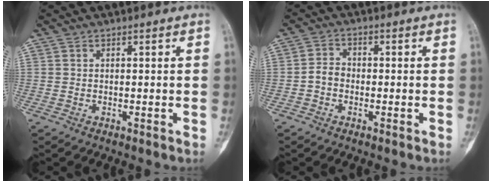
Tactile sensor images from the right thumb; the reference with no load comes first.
{"total": 3.2, "force": [-1.0, 2.6, 1.7], "torque": [-0.023, 0.013, -0.026]}